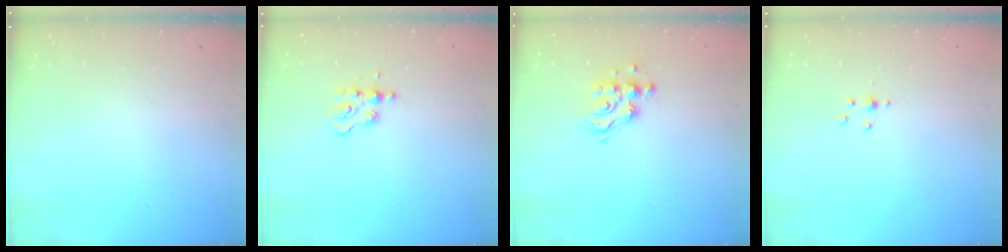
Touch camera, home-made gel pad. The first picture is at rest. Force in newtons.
{"total": 2.4, "press": 2.4, "slide": 0.3}
{"total": 10.3, "press": 10.3, "slide": 0.4}
{"total": 2.0, "press": 1.9, "slide": 0.5}